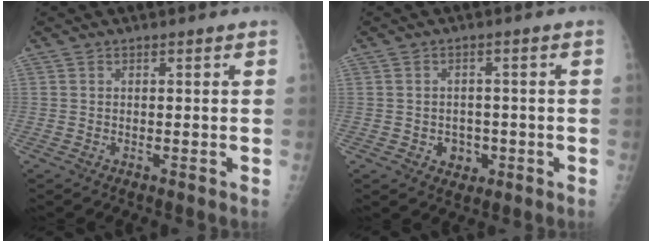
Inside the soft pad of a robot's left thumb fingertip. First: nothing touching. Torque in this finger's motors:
{"motor_torque": [-0.25, 0.26, 0.04, 0.00, 0.00]}